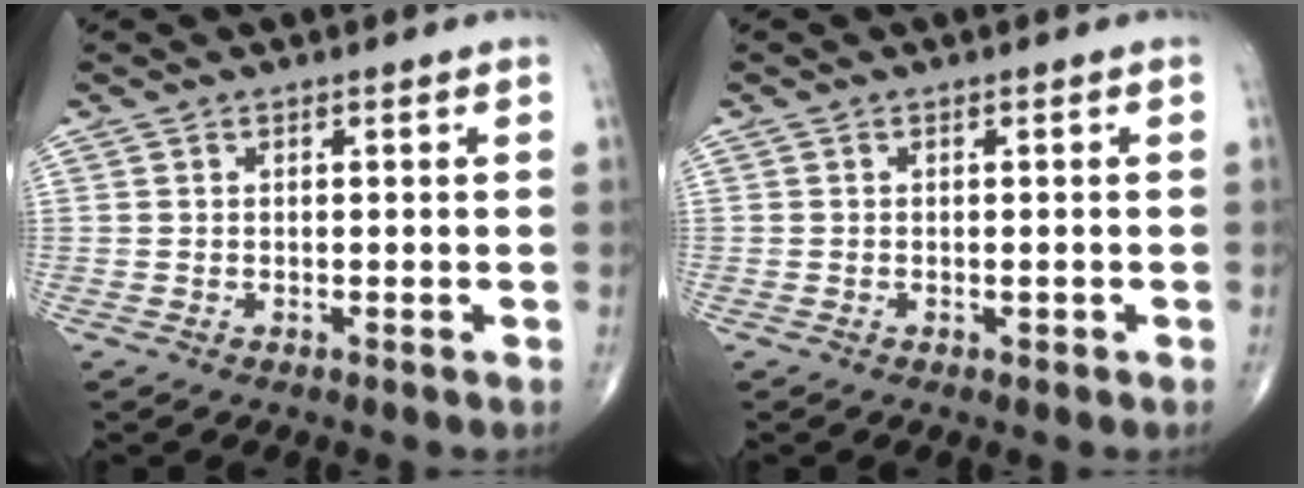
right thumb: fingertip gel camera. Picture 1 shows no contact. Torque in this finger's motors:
{"motor_torque": [3.11, 1.90, 1.66, -1.11, 0.82]}